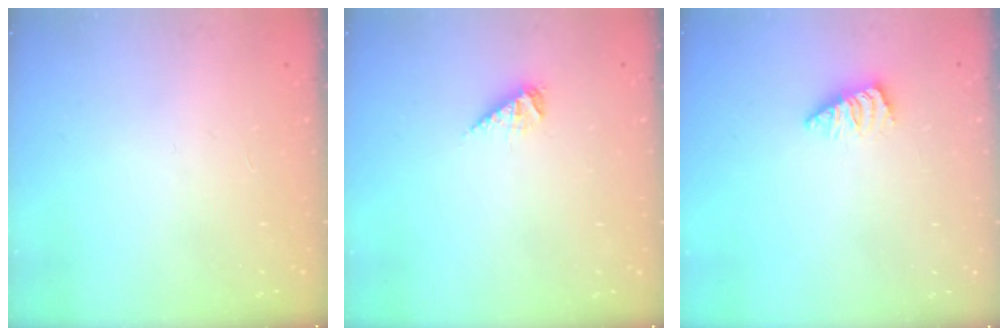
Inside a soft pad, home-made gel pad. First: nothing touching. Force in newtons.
{"total": 5.2, "press": 5.1, "slide": 0.7}
{"total": 1.2, "press": 1.1, "slide": 0.4}